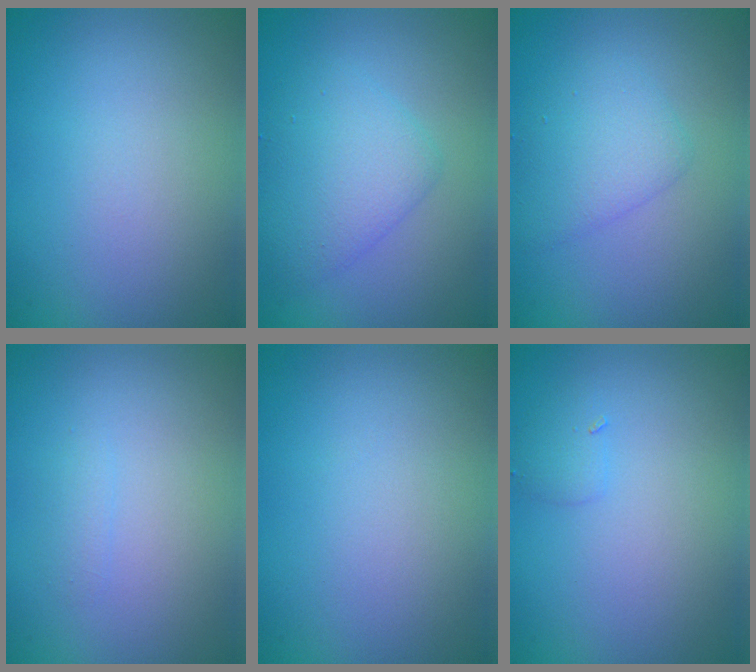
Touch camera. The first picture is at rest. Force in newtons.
{"total": 3.8, "press": 3.7, "slide": 0.3}
{"total": 2.9, "press": 2.9, "slide": 0.0}
{"total": 0.7, "press": 0.7, "slide": 0.0}
{"total": 0.0}
{"total": 1.0, "press": 1.0, "slide": 0.0}